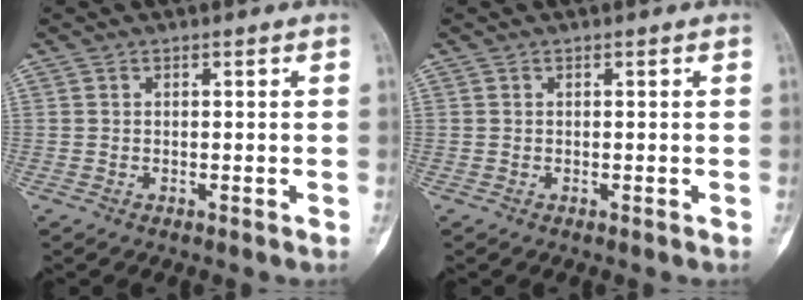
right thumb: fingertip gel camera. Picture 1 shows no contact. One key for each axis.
{"total": 0.0}